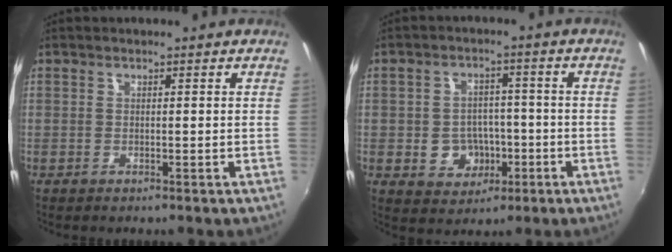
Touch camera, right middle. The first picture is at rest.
{"total": 7.6, "force": [-2.3, 6.6, 3.1], "torque": [-0.076, 0.012, -0.019]}